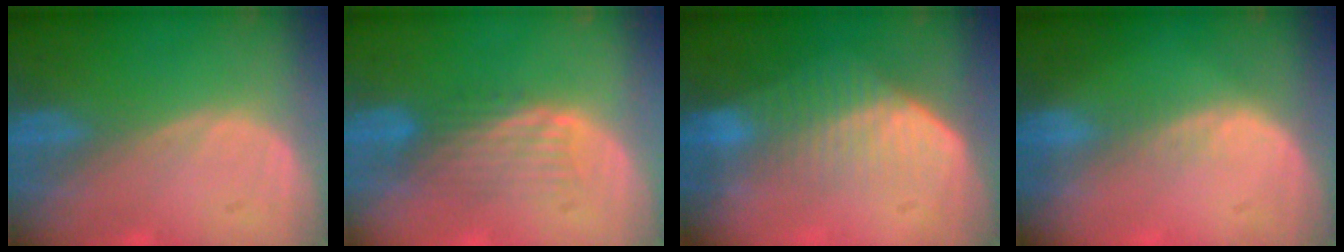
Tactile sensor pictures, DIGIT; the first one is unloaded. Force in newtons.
{"total": 4.6, "press": 4.0, "slide": 2.4}
{"total": 7.2, "press": 6.1, "slide": 3.8}
{"total": 2.0, "press": 1.1, "slide": 1.7}